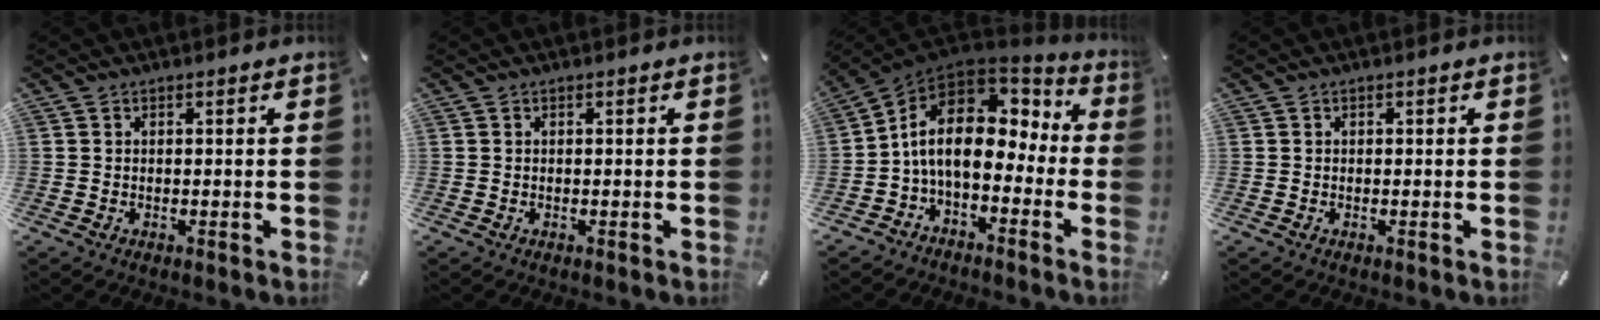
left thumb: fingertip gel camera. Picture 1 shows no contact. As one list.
[{"total": 0.0}, {"total": 12.8, "force": [0.8, 7.8, 10.1], "torque": [-0.199, -0.014, 0.010]}, {"total": 0.0}]